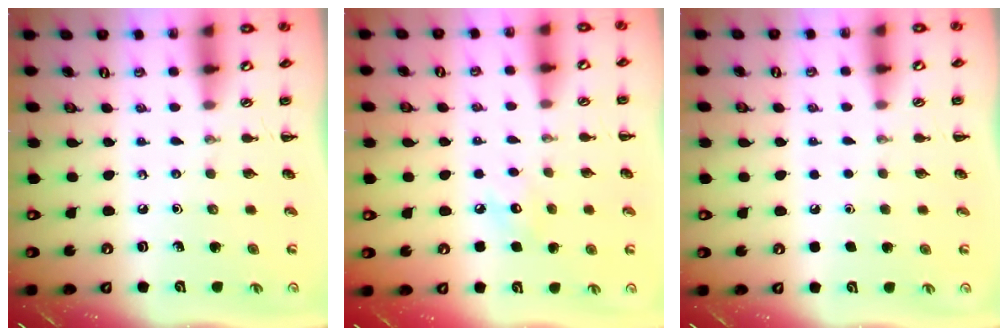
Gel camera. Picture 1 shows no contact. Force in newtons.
{"total": 5.6, "press": 5.4, "slide": 1.4}
{"total": 1.6, "press": 1.6, "slide": 0.1}